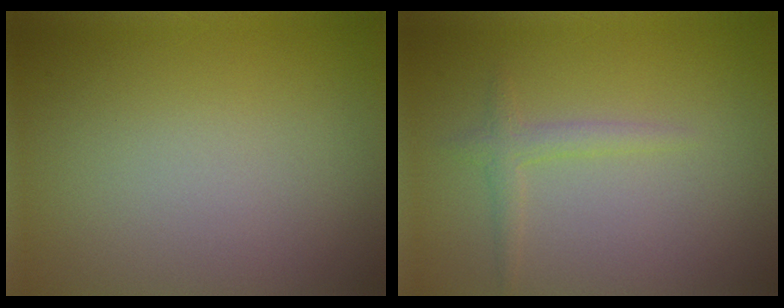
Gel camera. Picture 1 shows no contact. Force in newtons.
{"total": 1.5, "press": 1.4, "slide": 0.1}